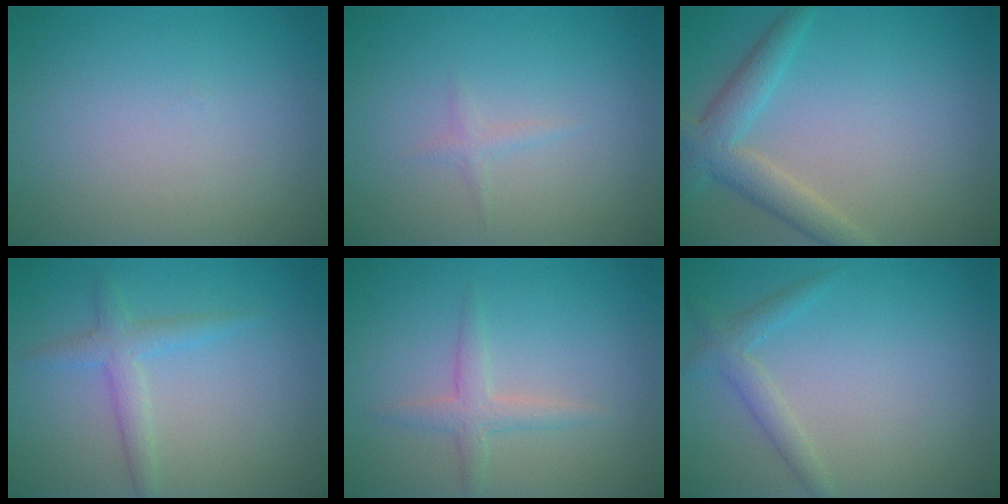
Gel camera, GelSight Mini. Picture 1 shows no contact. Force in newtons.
{"total": 0.8, "press": 0.8, "slide": 0.1}
{"total": 3.7, "press": 3.7, "slide": 0.2}
{"total": 2.3, "press": 2.3, "slide": 0.1}
{"total": 1.9, "press": 1.9, "slide": 0.1}
{"total": 1.9, "press": 1.9, "slide": 0.2}